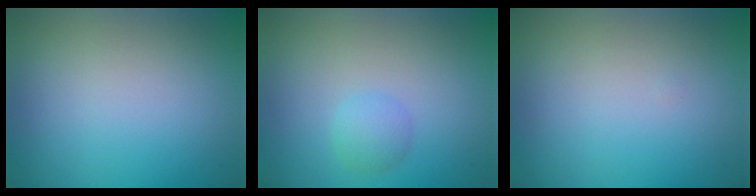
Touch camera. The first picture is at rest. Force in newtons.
{"total": 1.5, "press": 1.5, "slide": 0.1}
{"total": 0.0}